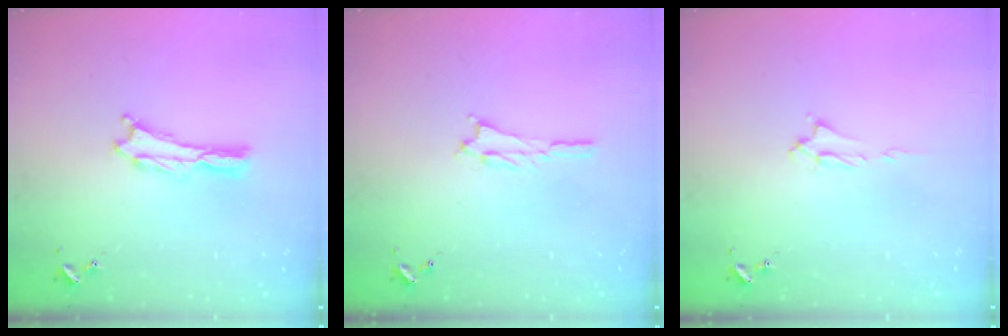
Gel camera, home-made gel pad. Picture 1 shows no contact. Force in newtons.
{"total": 1.1, "press": 1.1, "slide": 0.2}
{"total": 1.6, "press": 1.6, "slide": 0.2}